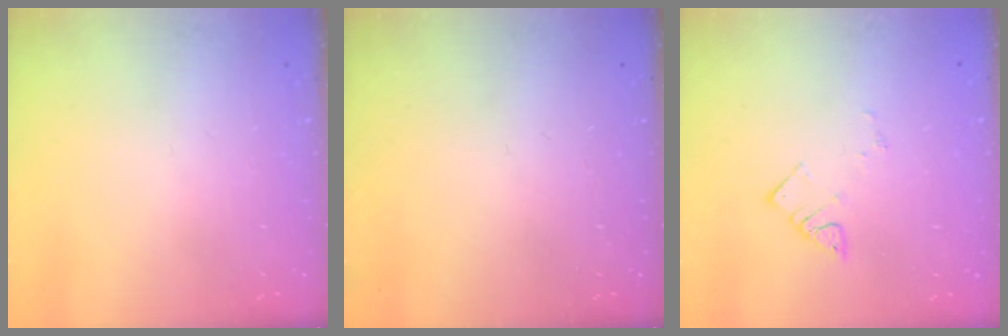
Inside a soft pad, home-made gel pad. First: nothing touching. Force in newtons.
{"total": 0.0}
{"total": 3.4, "press": 3.4, "slide": 0.3}